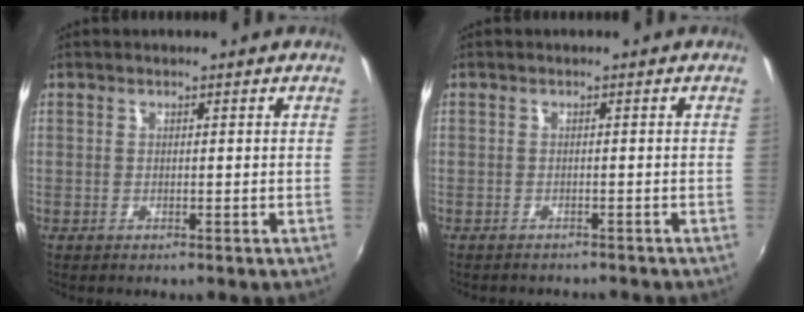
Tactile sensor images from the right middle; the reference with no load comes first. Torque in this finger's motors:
{"motor_torque": [0.39, -0.84, -0.05, 0.00]}